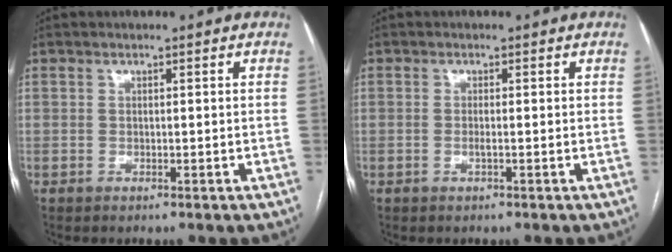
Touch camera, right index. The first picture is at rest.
{"total": 0.9, "force": [-0.2, 0.0, 0.9], "torque": [-0.018, -0.001, -0.004]}